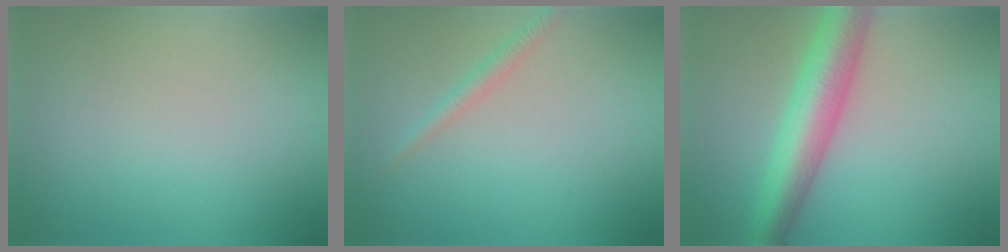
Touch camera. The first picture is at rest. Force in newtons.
{"total": 1.4, "press": 1.4, "slide": 0.1}
{"total": 6.5, "press": 6.5, "slide": 0.2}